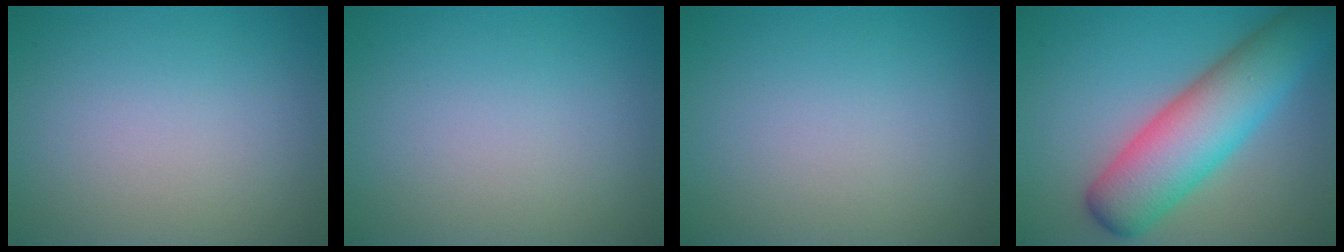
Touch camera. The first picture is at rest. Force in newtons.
{"total": 0.0}
{"total": 0.0}
{"total": 9.1, "press": 9.1, "slide": 0.2}